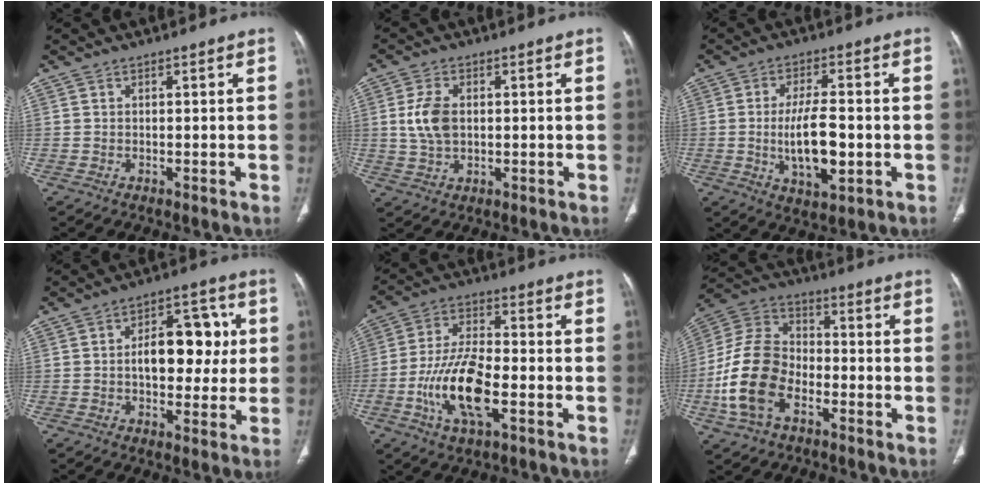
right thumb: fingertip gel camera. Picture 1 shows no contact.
{"total": 6.7, "force": [0.7, 4.2, 5.1], "torque": [-0.104, 0.001, 0.017]}
{"total": 10.6, "force": [-1.5, 4.4, 9.6], "torque": [-0.164, -0.003, -0.022]}
{"total": 12.6, "force": [0.9, 7.6, 10.0], "torque": [-0.101, 0.021, 0.011]}
{"total": 13.9, "force": [-4.4, 5.8, 11.8], "torque": [-0.229, 0.017, -0.082]}
{"total": 15.7, "force": [-5.3, 10.1, 10.8], "torque": [-0.216, 0.033, -0.107]}